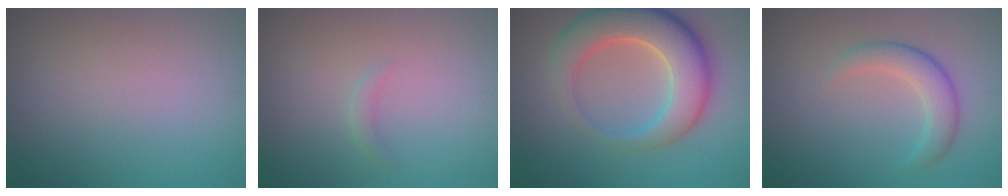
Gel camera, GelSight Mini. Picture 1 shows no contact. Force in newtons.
{"total": 0.8, "press": 0.8, "slide": 0.1}
{"total": 8.5, "press": 8.5, "slide": 0.6}
{"total": 3.0, "press": 3.0, "slide": 0.1}